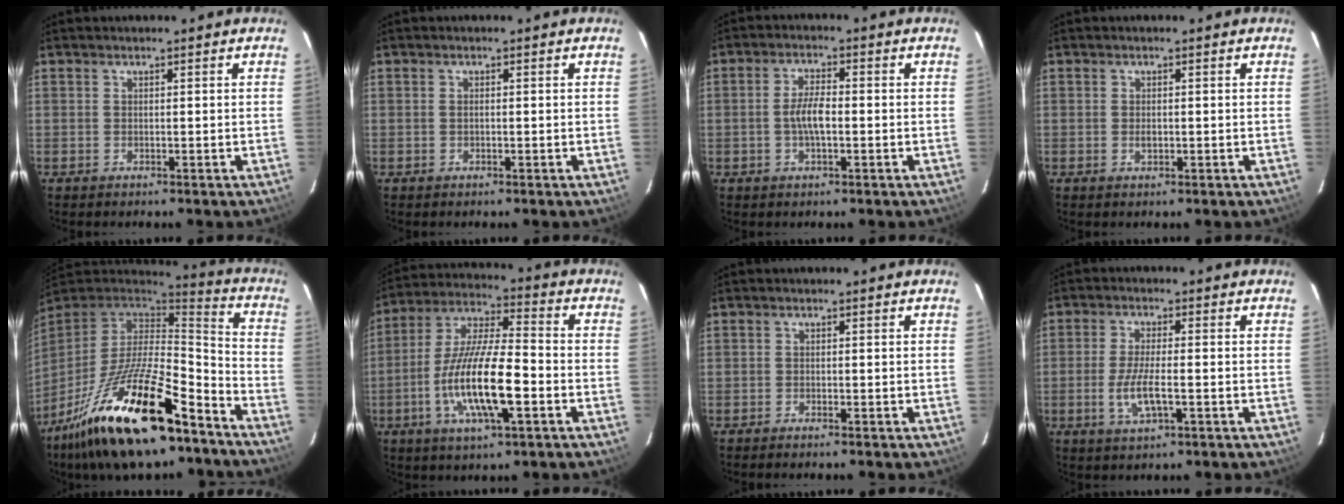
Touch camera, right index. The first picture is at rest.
{"total": 0.5, "force": [-0.1, 0.2, 0.5], "torque": [-0.011, 0.001, -0.002]}
{"total": 4.7, "force": [-0.9, 1.5, 4.3], "torque": [-0.087, 0.005, -0.016]}
{"total": 1.3, "force": [-0.2, 0.8, 1.0], "torque": [-0.018, 0.001, -0.002]}
{"total": 26.2, "force": [-16.9, 8.1, 18.4], "torque": [-0.354, -0.028, -0.286]}
{"total": 15.7, "force": [-4.9, 3.7, 14.4], "torque": [-0.288, -0.010, -0.094]}
{"total": 0.8, "force": [-0.7, 0.0, 0.3], "torque": [-0.007, -0.001, -0.015]}
{"total": 6.2, "force": [-1.9, 1.7, 5.7], "torque": [-0.114, -0.010, -0.036]}